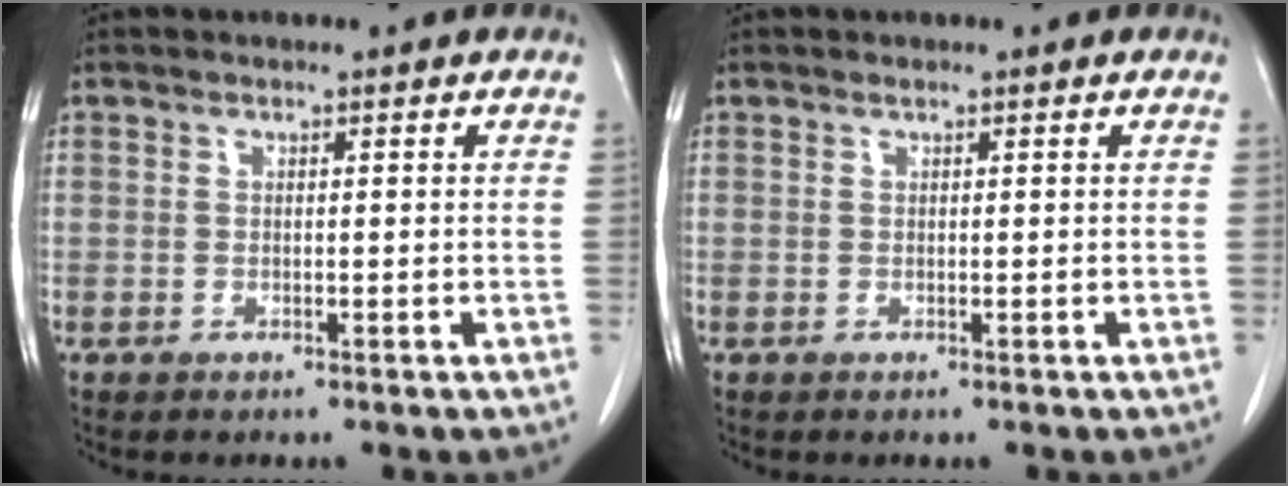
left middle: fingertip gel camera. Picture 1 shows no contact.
{"total": 0.0}